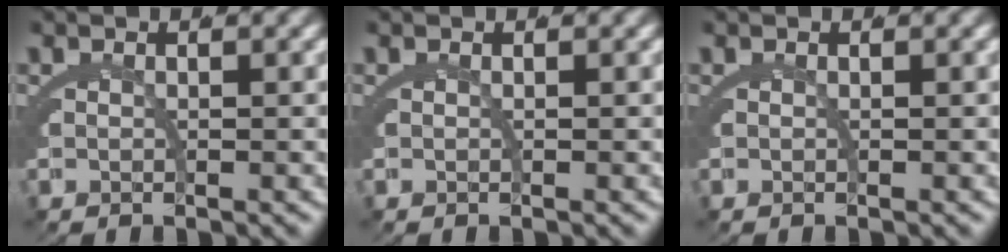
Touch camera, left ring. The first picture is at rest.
{"total": 0.0}
{"total": 0.0}